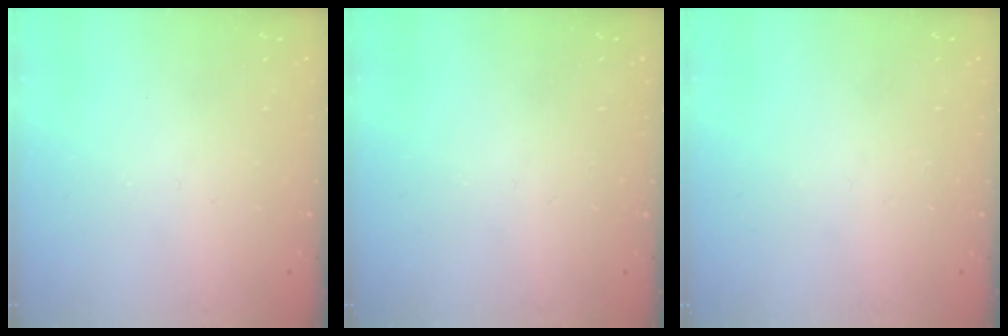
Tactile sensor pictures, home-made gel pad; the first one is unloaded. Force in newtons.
{"total": 0.0}
{"total": 0.0}